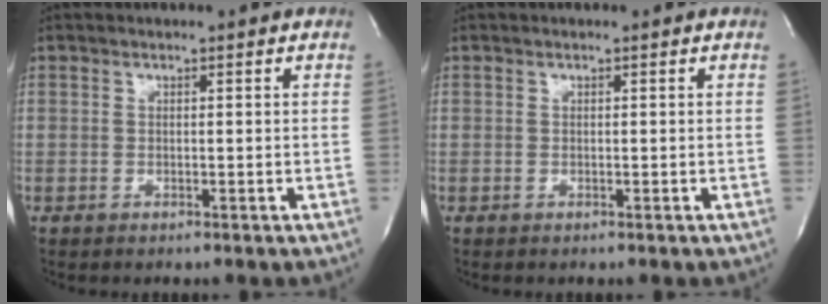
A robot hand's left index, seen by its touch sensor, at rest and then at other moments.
{"total": 0.0}